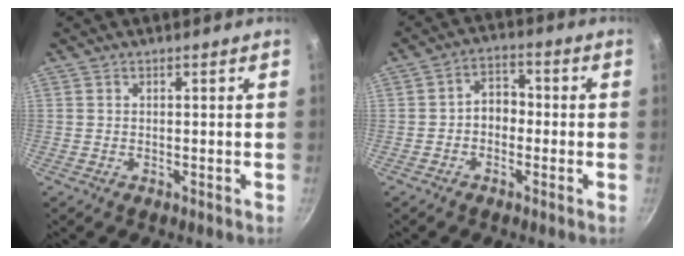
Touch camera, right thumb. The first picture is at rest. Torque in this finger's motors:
{"motor_torque": [-0.25, 0.11, 0.11, 0.05, 0.04]}